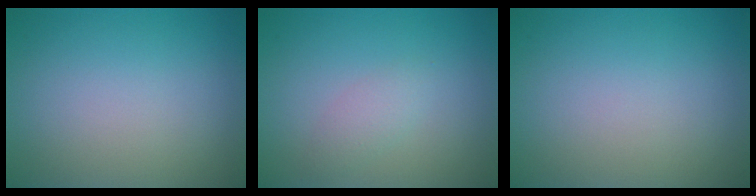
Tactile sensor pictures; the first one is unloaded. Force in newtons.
{"total": 1.4, "press": 1.4, "slide": 0.0}
{"total": 0.0}